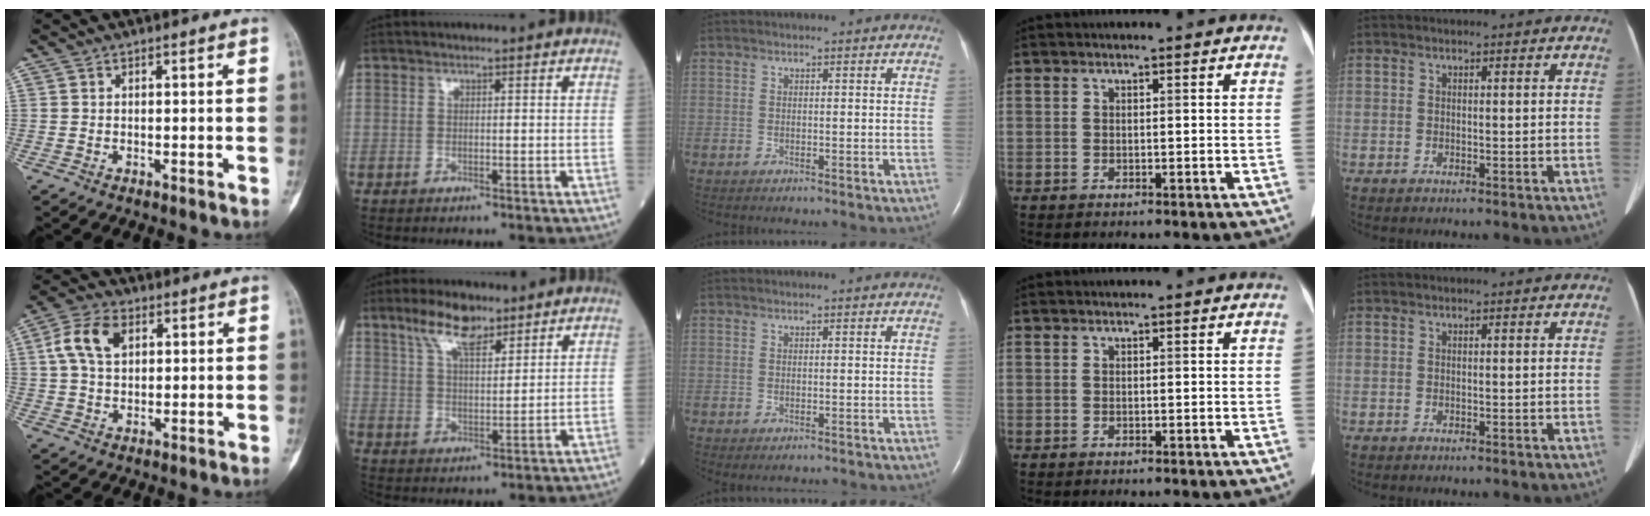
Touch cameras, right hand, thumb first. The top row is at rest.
{"thumb": {"total": 8.9, "force": [2.5, 5.8, 6.2], "torque": [-0.115, 0.012, 0.042]}, "index": {"total": 7.5, "force": [5.3, 2.5, 4.7], "torque": [-0.094, 0.010, 0.102]}, "middle": {"total": 0.7, "force": [-0.4, 0.3, 0.5], "torque": [-0.009, -0.004, -0.002]}}